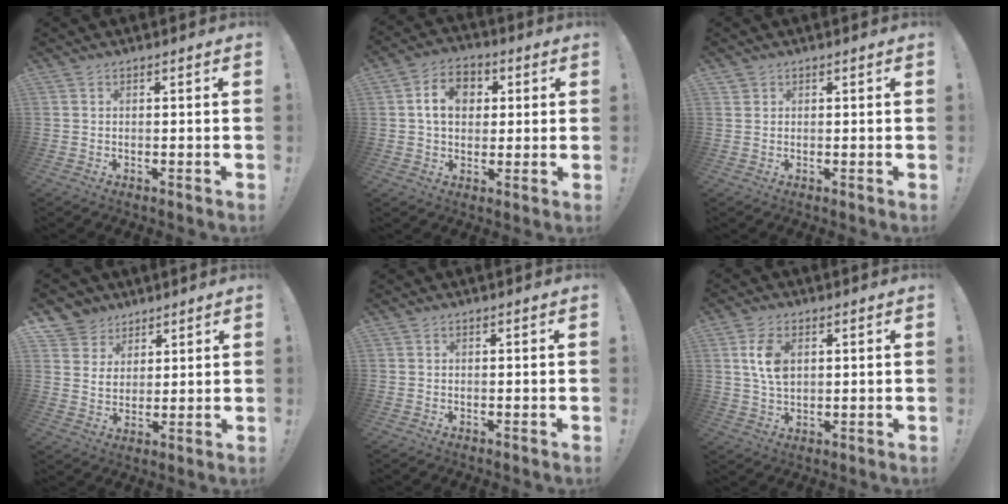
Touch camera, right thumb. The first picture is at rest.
{"total": 9.6, "force": [1.9, 7.6, 5.6], "torque": [-0.089, 0.011, 0.038]}
{"total": 1.1, "force": [0.9, 0.7, 0.0], "torque": [0.007, -0.002, 0.016]}
{"total": 7.3, "force": [4.4, 5.8, 0.7], "torque": [-0.017, -0.039, 0.090]}
{"total": 0.0}
{"total": 8.5, "force": [2.3, 5.4, 6.1], "torque": [-0.117, 0.001, 0.041]}